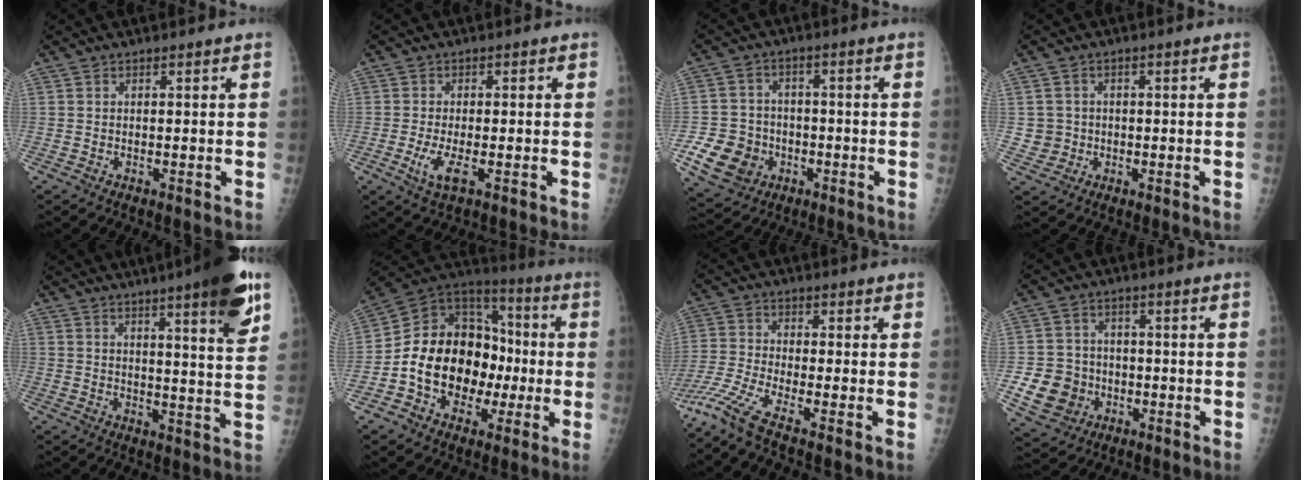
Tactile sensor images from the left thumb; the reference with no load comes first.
{"total": 4.4, "force": [-1.4, 1.4, 3.9], "torque": [-0.088, -0.004, -0.026]}
{"total": 10.7, "force": [-3.8, 9.2, 3.8], "torque": [-0.054, 0.018, -0.054]}
{"total": 3.6, "force": [-0.4, 3.6, -0.1], "torque": [0.022, 0.006, -0.006]}
{"total": 14.3, "force": [8.1, 1.9, 11.6], "torque": [-0.144, -0.034, 0.105]}
{"total": 19.6, "force": [-3.1, 14.7, 12.6], "torque": [-0.165, 0.049, -0.048]}
{"total": 6.7, "force": [-5.1, -0.6, 4.3], "torque": [-0.115, -0.010, -0.115]}
{"total": 9.7, "force": [-2.7, 8.8, 3.2], "torque": [-0.039, 0.014, -0.036]}